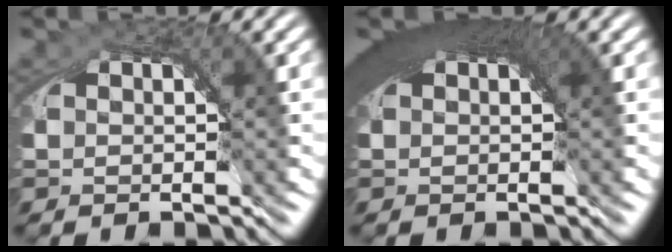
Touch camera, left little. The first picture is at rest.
{"total": 5.8, "force": [1.9, 2.0, 5.1], "torque": [-0.059, 0.018, 0.020]}